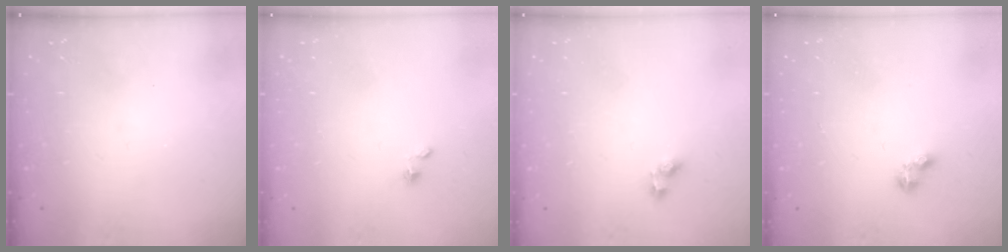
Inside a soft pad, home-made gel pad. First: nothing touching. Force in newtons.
{"total": 1.5, "press": 1.5, "slide": 0.0}
{"total": 4.5, "press": 4.5, "slide": 0.4}
{"total": 2.8, "press": 2.8, "slide": 0.4}